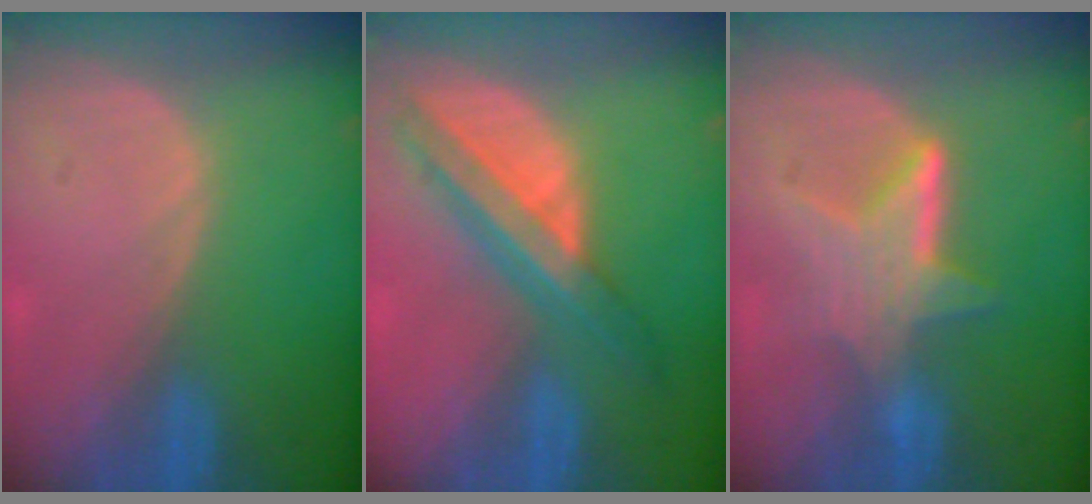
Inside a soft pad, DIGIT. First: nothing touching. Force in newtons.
{"total": 8.2, "press": 6.9, "slide": 4.4}
{"total": 6.2, "press": 6.0, "slide": 1.4}